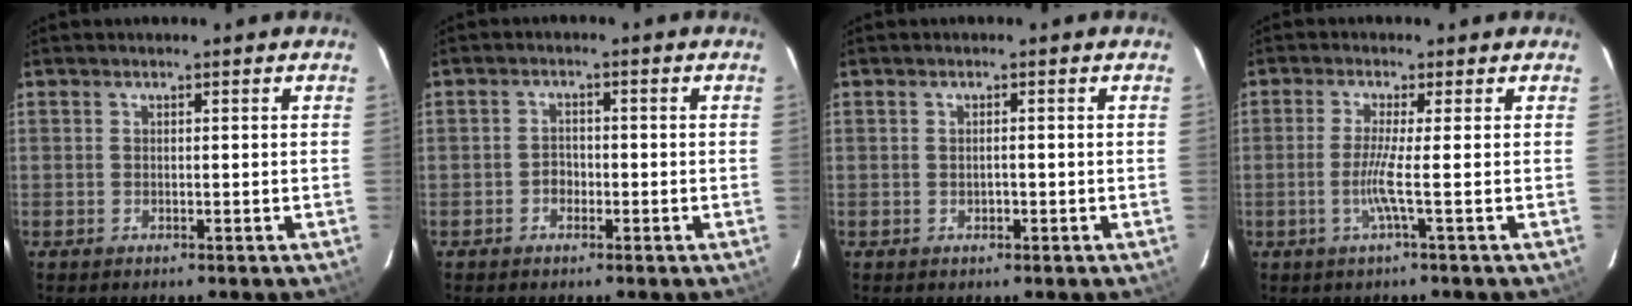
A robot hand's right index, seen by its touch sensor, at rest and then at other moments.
{"total": 2.0, "force": [-1.1, 1.6, 0.7], "torque": [-0.014, 0.006, -0.018]}
{"total": 0.8, "force": [-0.2, 0.6, 0.6], "torque": [-0.008, 0.003, -0.002]}
{"total": 3.5, "force": [-0.9, -1.6, 3.0], "torque": [-0.065, -0.009, -0.023]}